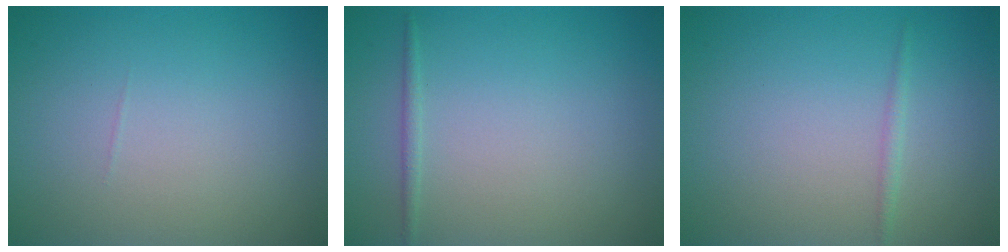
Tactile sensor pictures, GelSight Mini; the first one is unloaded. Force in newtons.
{"total": 0.7, "press": 0.7, "slide": 0.0}
{"total": 0.8, "press": 0.8, "slide": 0.0}